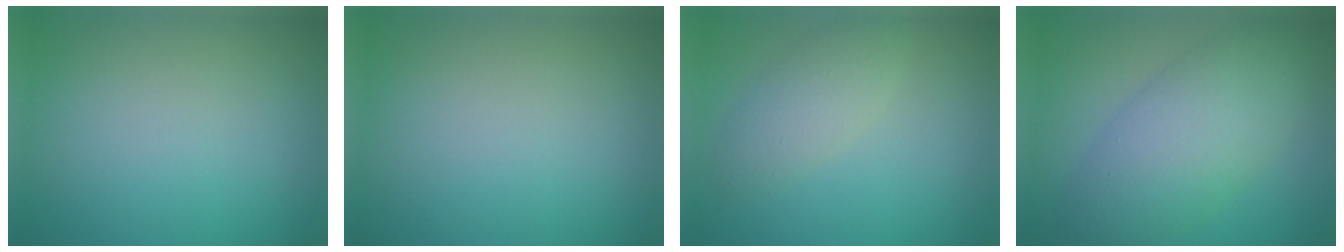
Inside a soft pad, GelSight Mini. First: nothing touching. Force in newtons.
{"total": 0.0}
{"total": 2.8, "press": 2.8, "slide": 0.1}
{"total": 6.9, "press": 6.9, "slide": 0.2}